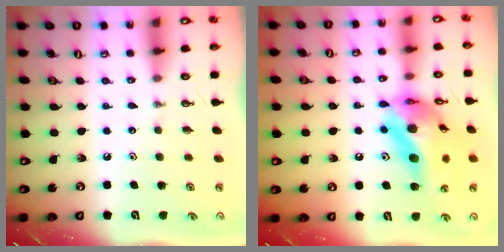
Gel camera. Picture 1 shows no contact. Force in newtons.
{"total": 20.4, "press": 20.2, "slide": 2.4}